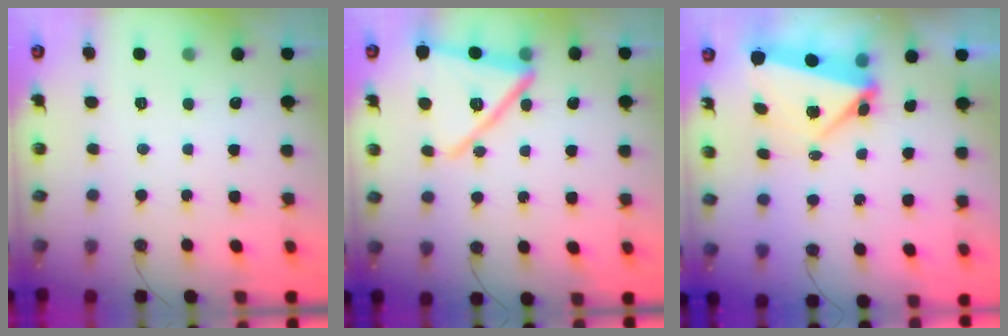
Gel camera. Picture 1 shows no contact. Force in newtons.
{"total": 17.2, "press": 16.5, "slide": 4.7}
{"total": 5.2, "press": 4.6, "slide": 2.2}